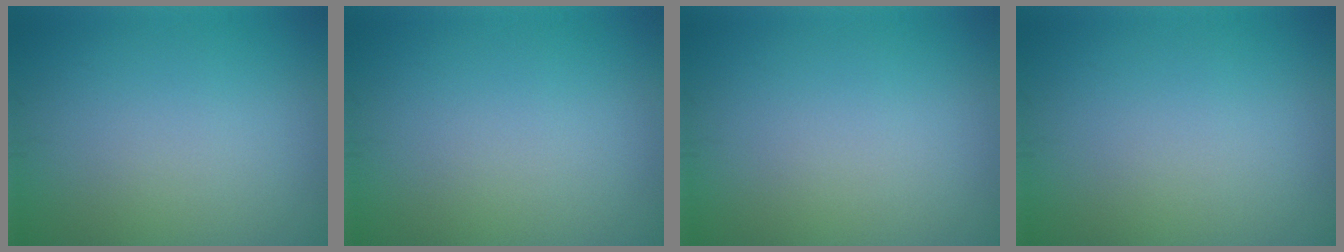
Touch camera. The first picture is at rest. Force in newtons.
{"total": 0.0}
{"total": 0.0}
{"total": 0.0}